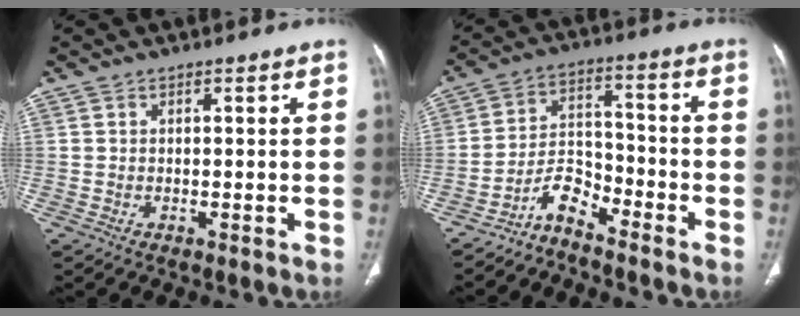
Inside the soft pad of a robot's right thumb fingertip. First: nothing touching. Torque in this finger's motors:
{"motor_torque": [-0.31, -0.18, 0.06, 0.04, 0.02]}